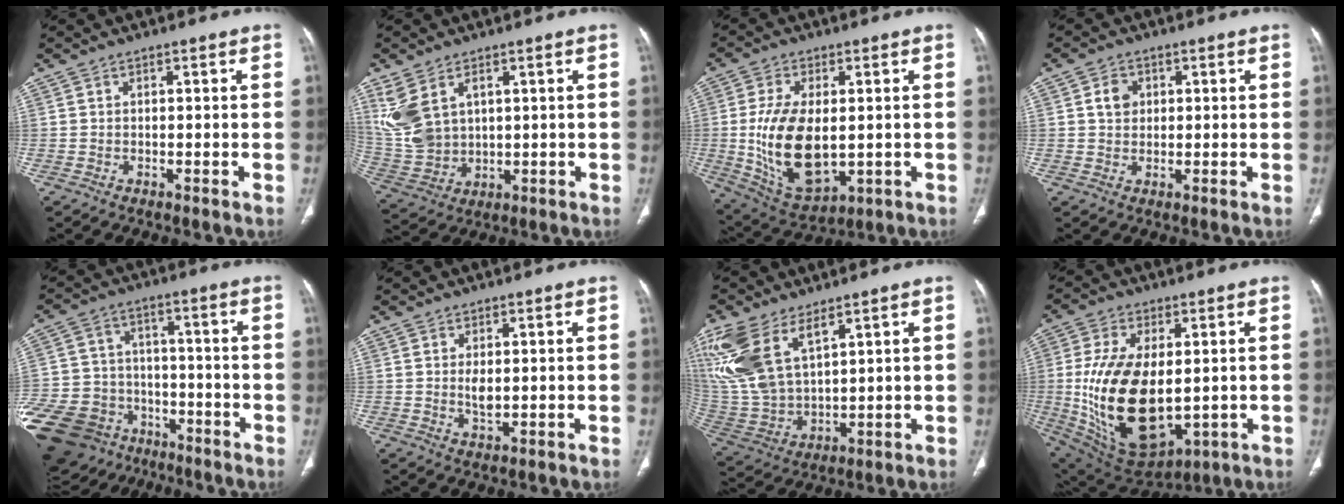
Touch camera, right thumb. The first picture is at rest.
{"total": 10.5, "force": [4.2, 6.9, 6.7], "torque": [-0.148, -0.008, 0.107]}
{"total": 15.9, "force": [-0.6, 8.6, 13.4], "torque": [-0.249, -0.014, 0.010]}
{"total": 3.5, "force": [0.9, 2.9, 1.8], "torque": [-0.017, 0.001, 0.016]}
{"total": 24.6, "force": [-13.8, 17.4, 10.7], "torque": [-0.276, 0.049, -0.225]}
{"total": 2.6, "force": [0.4, 1.1, 2.3], "torque": [-0.044, -0.008, 0.012]}
{"total": 17.6, "force": [9.5, 8.8, 11.9], "torque": [-0.271, -0.026, 0.209]}
{"total": 21.4, "force": [-0.6, 11.5, 18.0], "torque": [-0.347, -0.022, 0.019]}